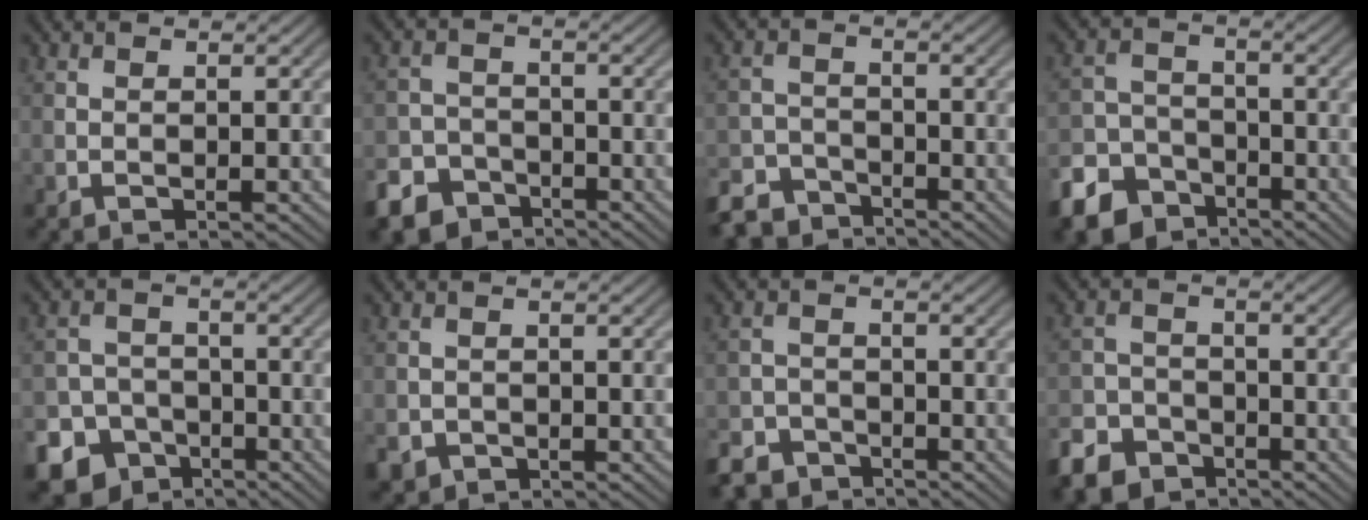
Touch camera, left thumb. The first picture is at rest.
{"total": 6.8, "force": [-5.0, 4.2, 1.9], "torque": [-0.035, -0.010, -0.095]}
{"total": 5.7, "force": [-4.9, 2.5, 1.5], "torque": [-0.030, -0.006, -0.099]}
{"total": 8.9, "force": [-6.2, 5.7, 3.0], "torque": [-0.065, -0.022, -0.115]}
{"total": 11.8, "force": [-7.4, 9.0, 2.1], "torque": [-0.063, -0.043, -0.133]}
{"total": 2.2, "force": [-1.4, 1.6, 0.4], "torque": [-0.010, -0.009, -0.032]}
{"total": 4.8, "force": [-4.1, 2.3, 1.0], "torque": [-0.018, -0.005, -0.081]}
{"total": 6.1, "force": [-4.6, 3.5, 2.0], "torque": [-0.047, -0.008, -0.099]}